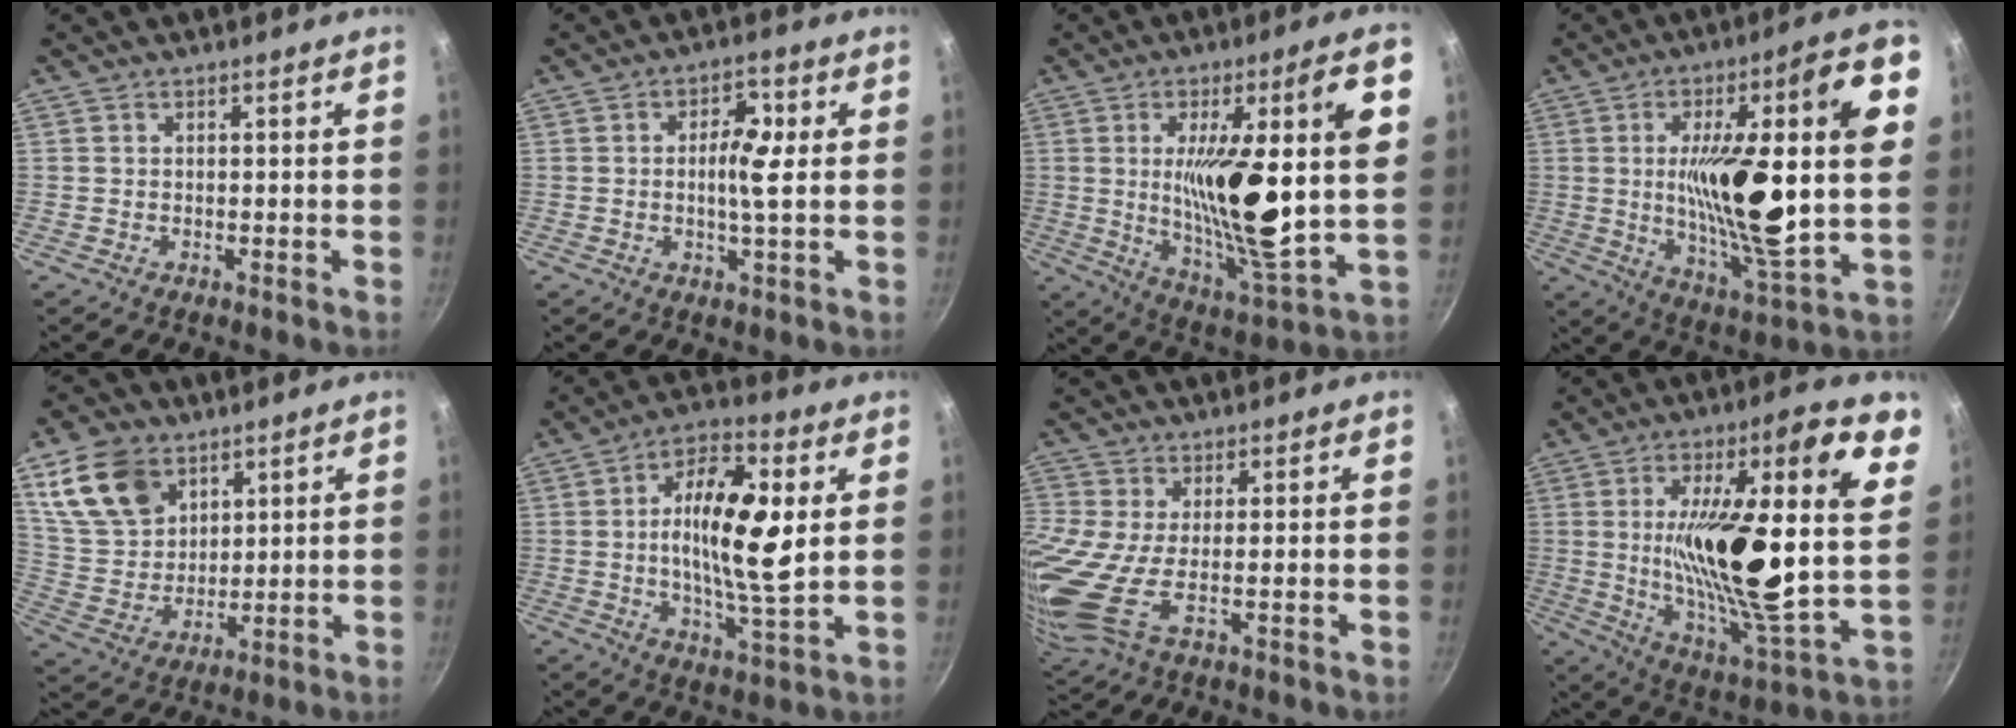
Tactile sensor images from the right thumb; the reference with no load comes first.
{"total": 5.8, "force": [0.5, 1.8, 5.5], "torque": [-0.094, 0.007, 0.003]}
{"total": 25.3, "force": [4.0, 5.3, 24.4], "torque": [-0.389, -0.021, 0.073]}
{"total": 28.5, "force": [4.0, 7.9, 27.1], "torque": [-0.425, -0.003, 0.065]}
{"total": 14.3, "force": [7.6, 9.7, 7.2], "torque": [-0.116, -0.024, 0.160]}
{"total": 16.0, "force": [2.4, 5.5, 14.9], "torque": [-0.249, -0.005, 0.032]}
{"total": 10.3, "force": [0.4, 3.4, 9.7], "torque": [-0.223, -0.014, 0.010]}
{"total": 29.5, "force": [8.3, 8.5, 27.0], "torque": [-0.434, -0.041, 0.130]}